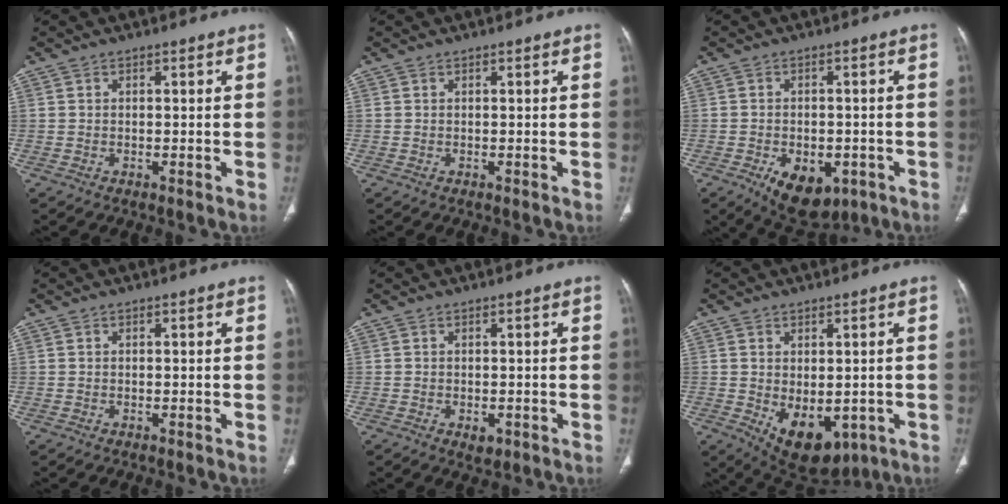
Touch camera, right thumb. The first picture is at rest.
{"total": 0.0}
{"total": 10.1, "force": [-4.6, 6.1, 6.6], "torque": [-0.079, 0.008, -0.054]}
{"total": 0.0}
{"total": 1.8, "force": [-0.7, 1.1, 1.3], "torque": [-0.016, -0.003, -0.003]}
{"total": 10.7, "force": [-2.7, 6.4, 8.2], "torque": [-0.098, -0.008, -0.014]}